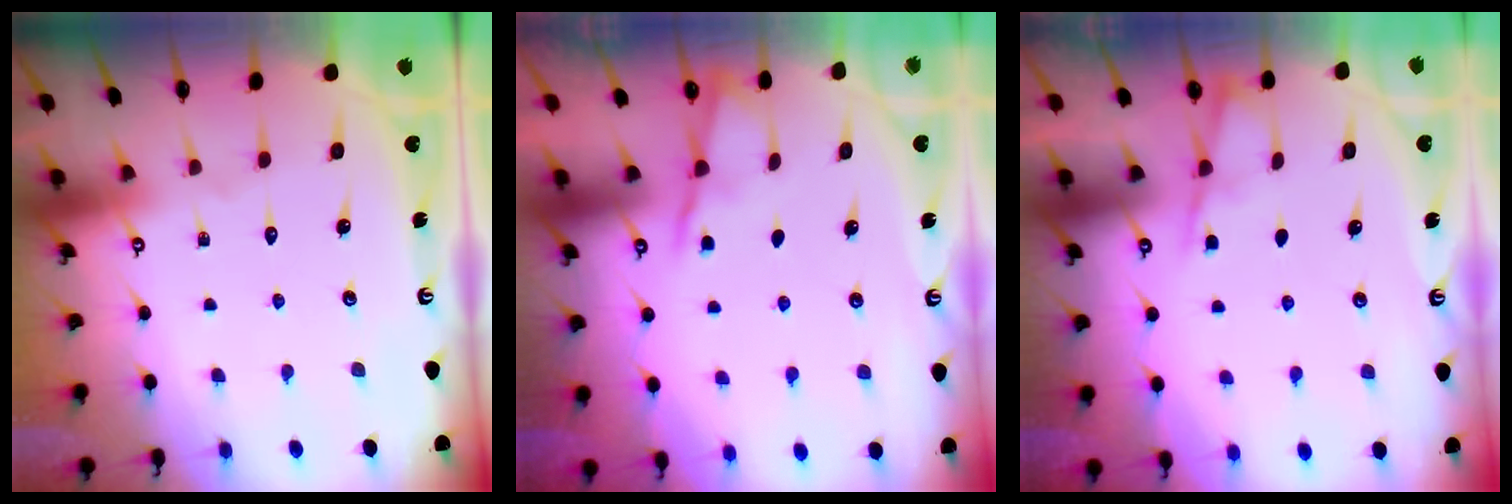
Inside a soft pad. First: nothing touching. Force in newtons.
{"total": 2.8, "press": 2.8, "slide": 0.5}
{"total": 2.2, "press": 2.1, "slide": 0.4}